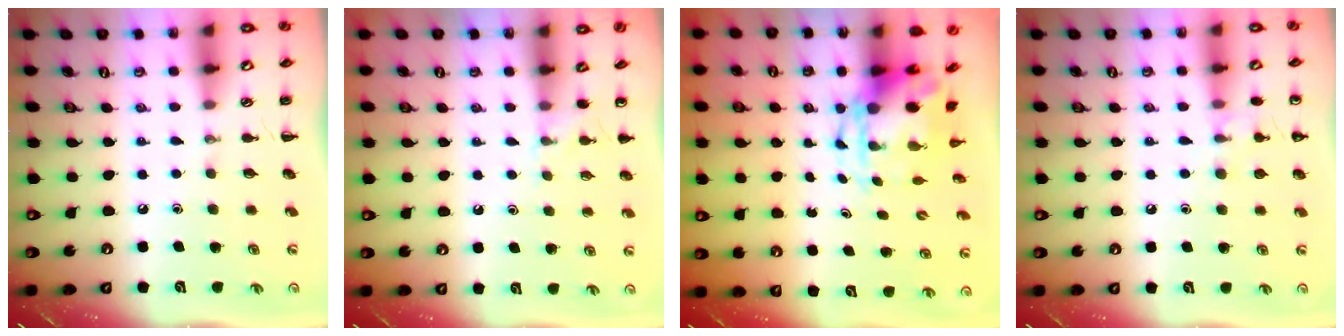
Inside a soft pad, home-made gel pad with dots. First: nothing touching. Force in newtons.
{"total": 4.9, "press": 4.6, "slide": 1.6}
{"total": 4.4, "press": 4.2, "slide": 1.1}
{"total": 7.0, "press": 6.7, "slide": 2.0}